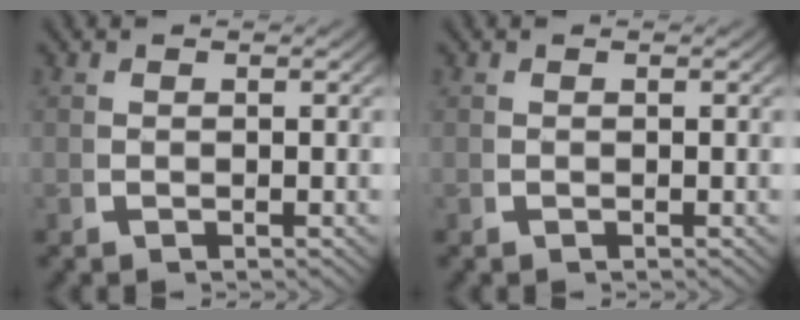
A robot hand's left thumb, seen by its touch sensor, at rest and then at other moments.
{"total": 0.0}